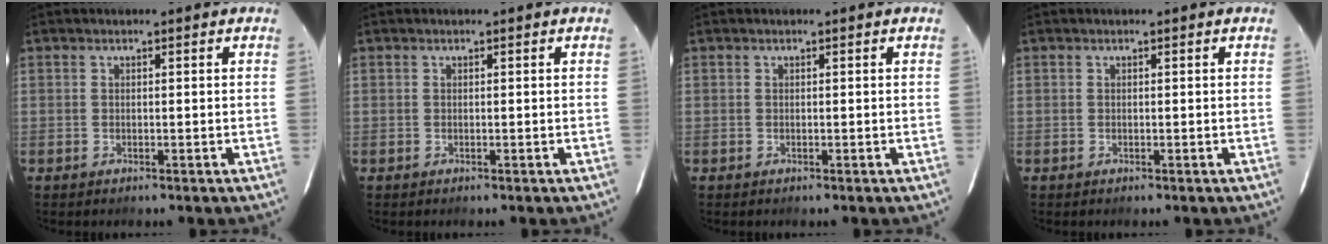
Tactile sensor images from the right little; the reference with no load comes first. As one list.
[{"total": 0.0}, {"total": 0.0}, {"total": 0.0}]